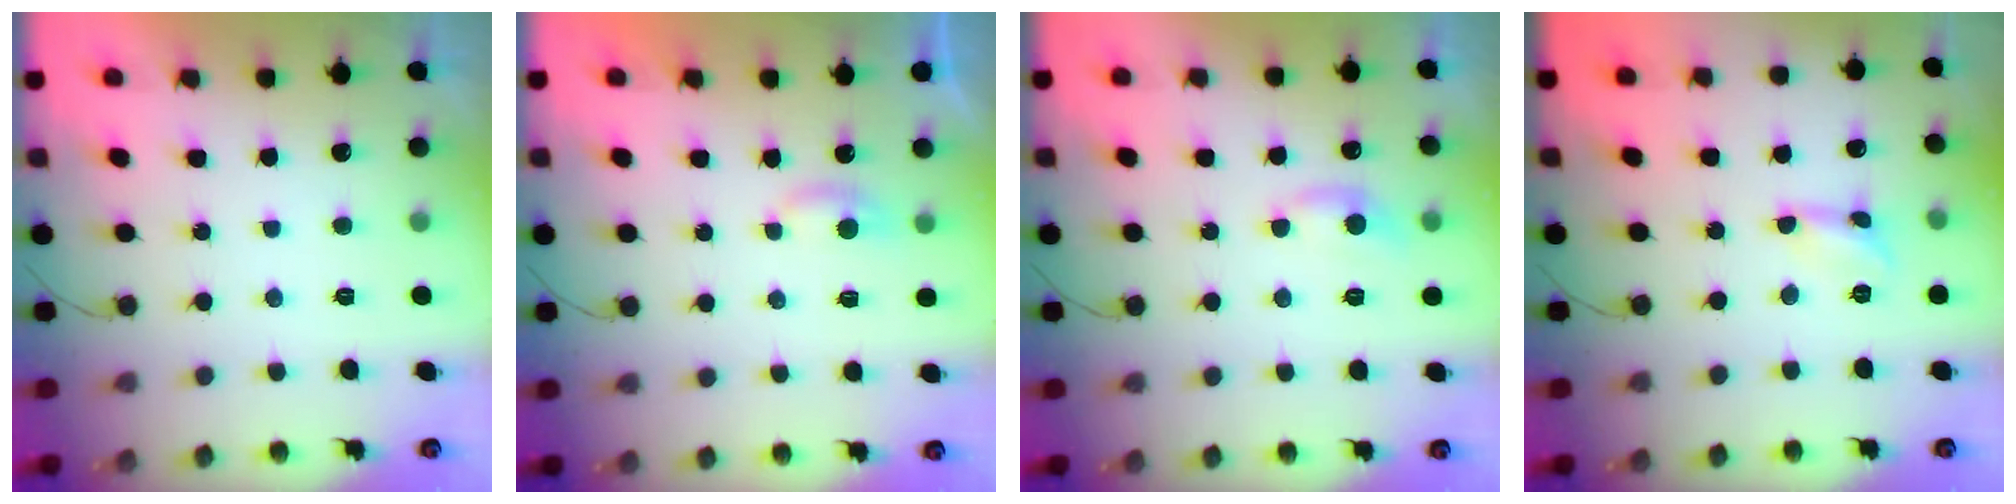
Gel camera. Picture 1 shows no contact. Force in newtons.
{"total": 2.8, "press": 2.8, "slide": 0.3}
{"total": 5.1, "press": 5.1, "slide": 0.7}
{"total": 2.6, "press": 2.6, "slide": 0.2}